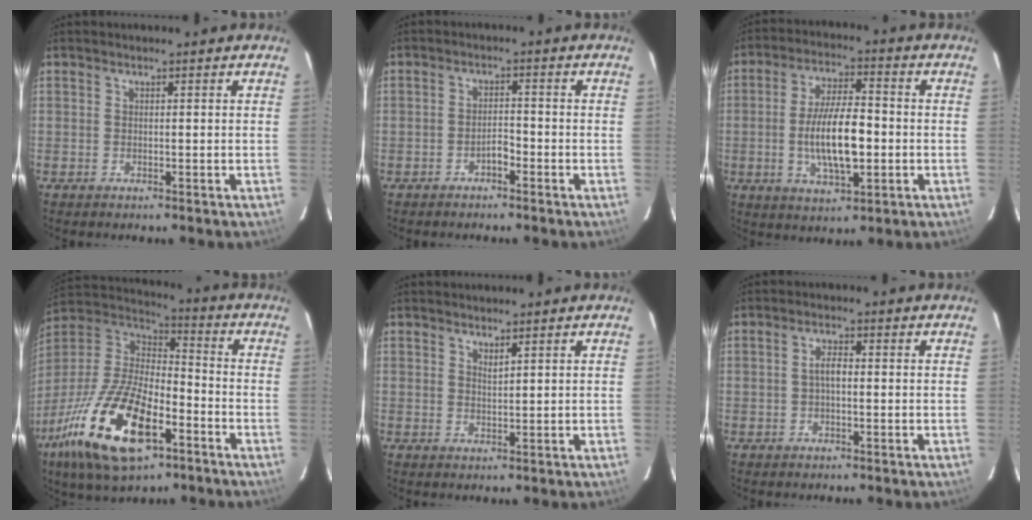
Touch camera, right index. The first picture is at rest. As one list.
[{"total": 2.1, "force": [-1.7, 0.7, 1.1], "torque": [-0.022, 0.007, -0.028]}, {"total": 11.8, "force": [-1.9, 4.2, 10.9], "torque": [-0.209, -0.004, -0.028]}, {"total": 23.7, "force": [-11.9, 9.8, 17.9], "torque": [-0.373, -0.040, -0.213]}, {"total": 1.3, "force": [1.1, 0.2, 0.7], "torque": [-0.012, -0.001, 0.020]}, {"total": 2.2, "force": [-0.2, 0.8, 2.0], "torque": [-0.040, 0.007, -0.004]}]